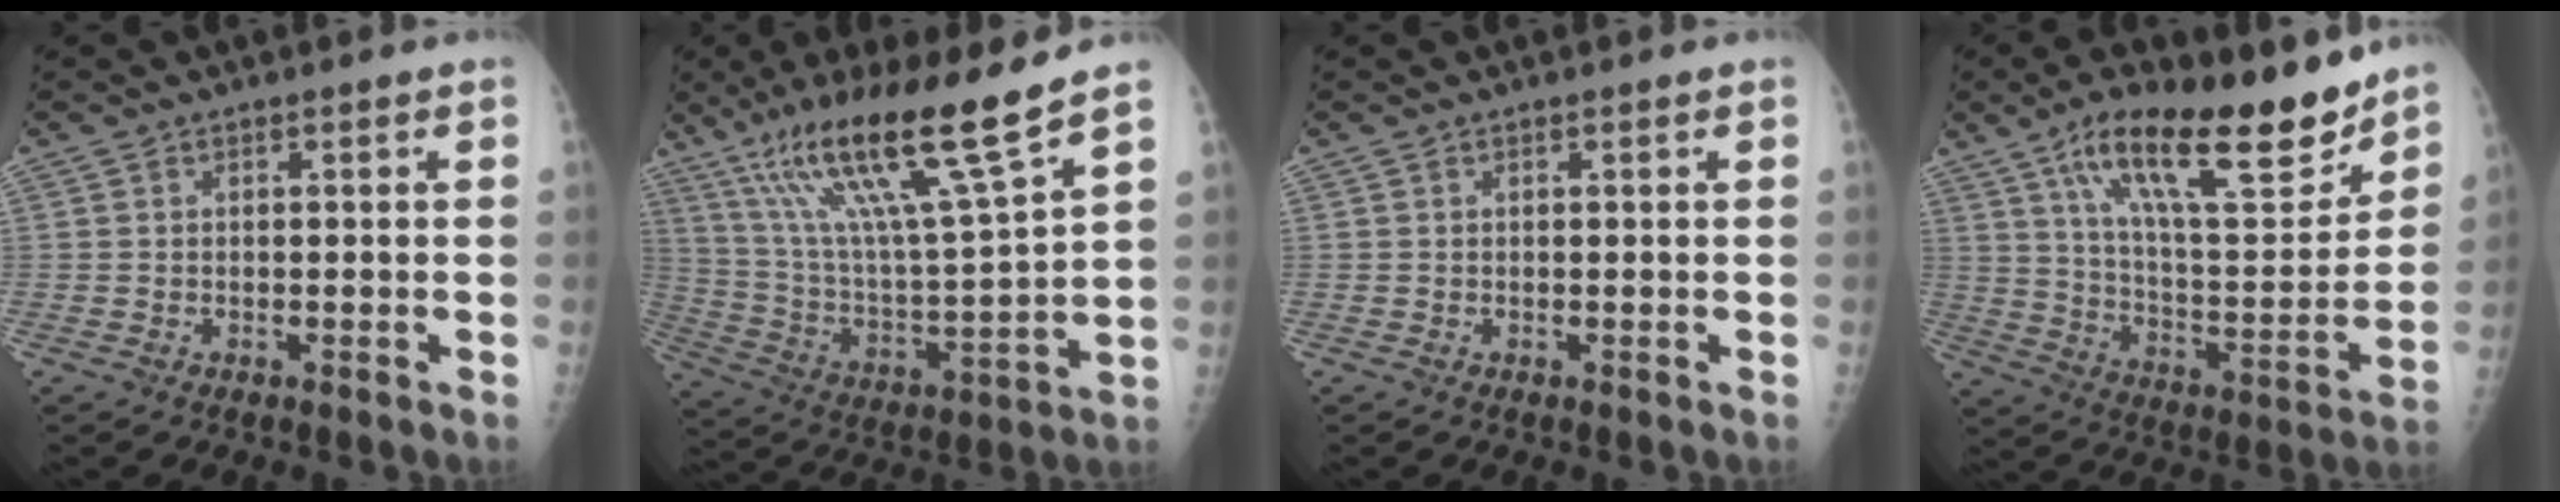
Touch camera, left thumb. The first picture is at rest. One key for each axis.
{"total": 20.5, "fx": 13.6, "fy": 0.9, "fz": 15.3, "tx": -0.260, "ty": -0.061, "tz": 0.249}
{"total": 0.0}
{"total": 23.6, "fx": 15.8, "fy": 6.9, "fz": 16.2, "tx": -0.230, "ty": -0.068, "tz": 0.265}